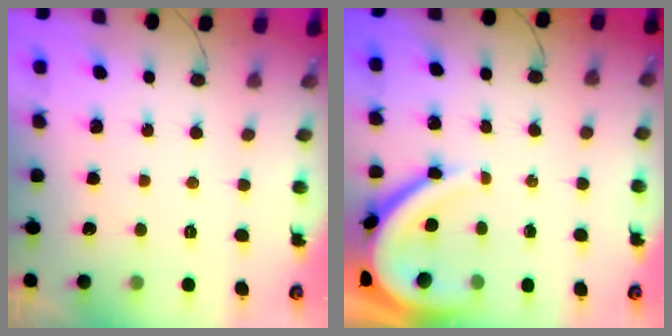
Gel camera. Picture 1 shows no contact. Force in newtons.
{"total": 10.5, "press": 10.4, "slide": 1.2}